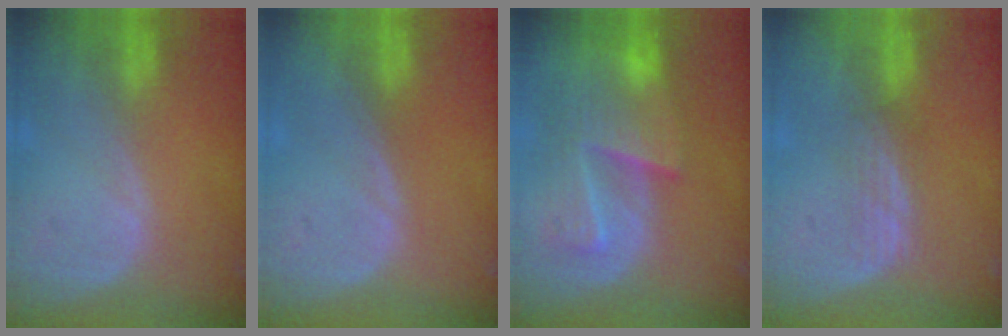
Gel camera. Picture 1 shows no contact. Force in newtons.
{"total": 0.0}
{"total": 9.4, "press": 8.3, "slide": 4.3}
{"total": 2.7, "press": 2.5, "slide": 0.9}